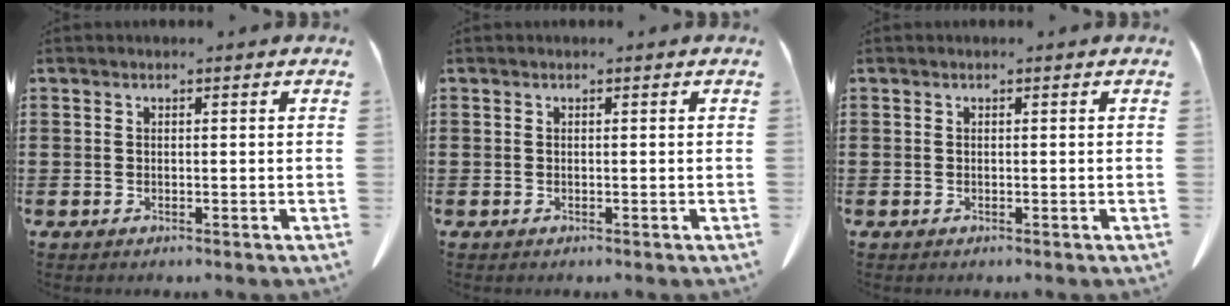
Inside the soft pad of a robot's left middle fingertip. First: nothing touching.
{"total": 0.0}
{"total": 0.0}